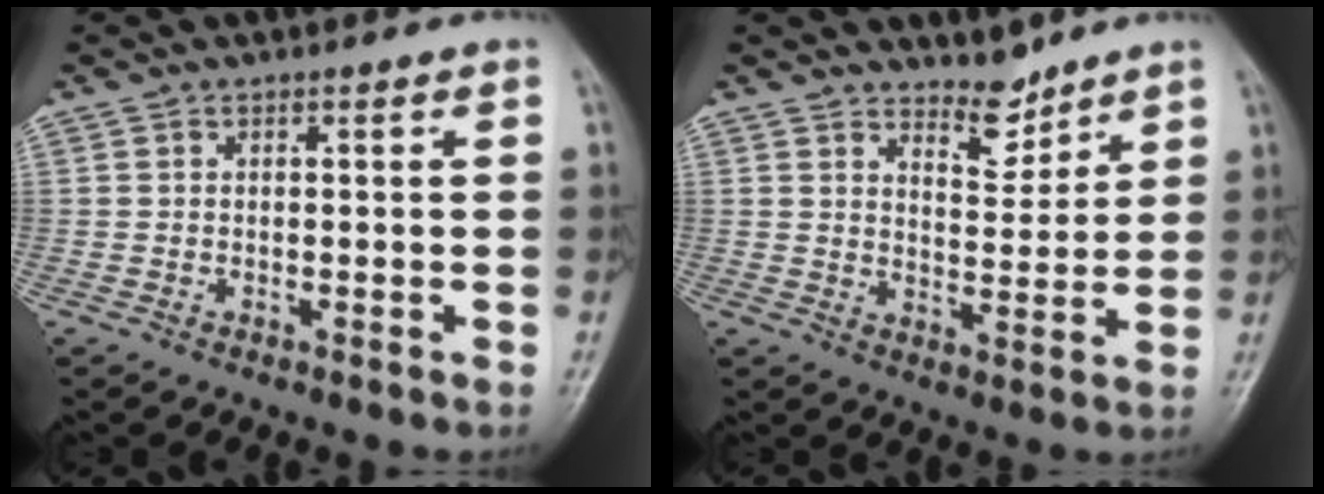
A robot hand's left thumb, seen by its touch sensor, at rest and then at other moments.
{"total": 5.5, "force": [4.7, 2.2, 1.6], "torque": [-0.004, -0.044, 0.084]}